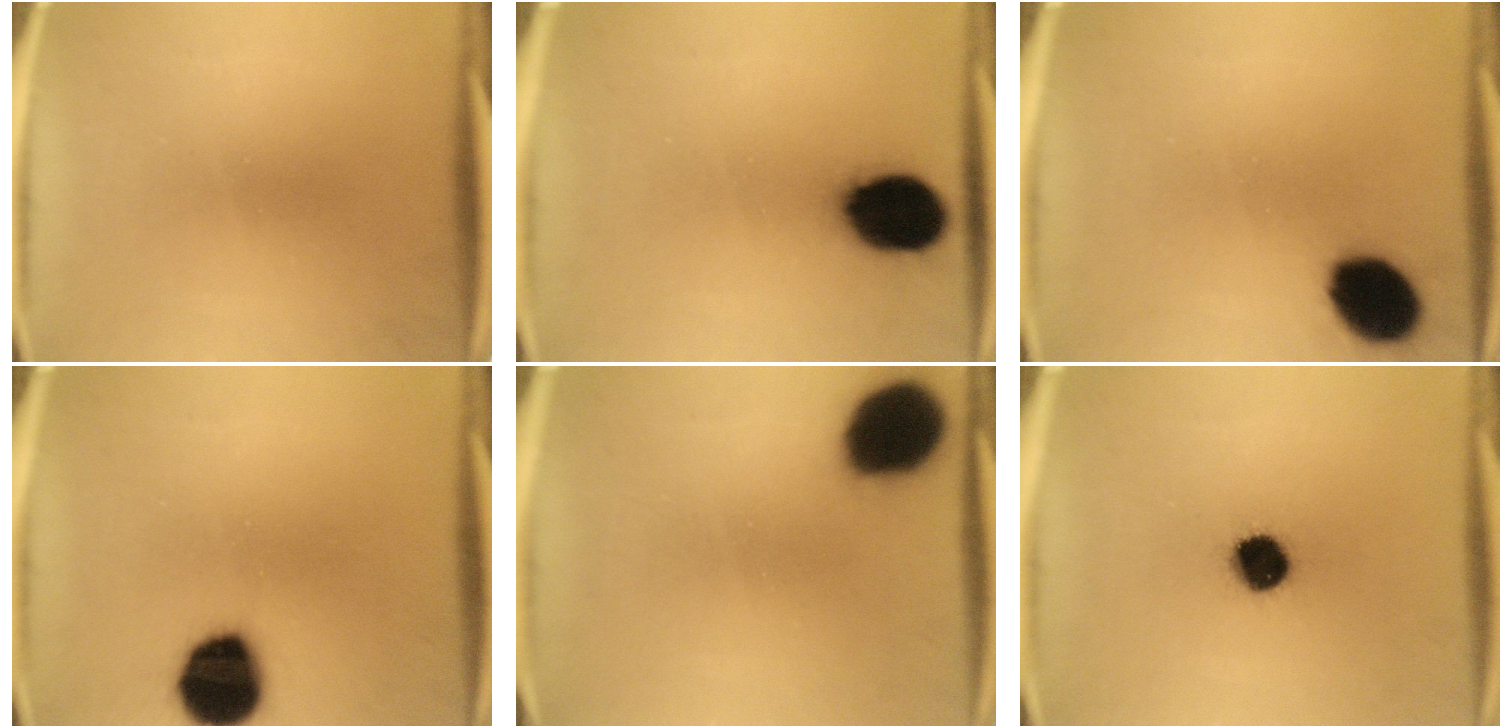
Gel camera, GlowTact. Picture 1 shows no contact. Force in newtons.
{"total": 15.5}
{"total": 13.1}
{"total": 15.9}
{"total": 18.0}
{"total": 9.5}